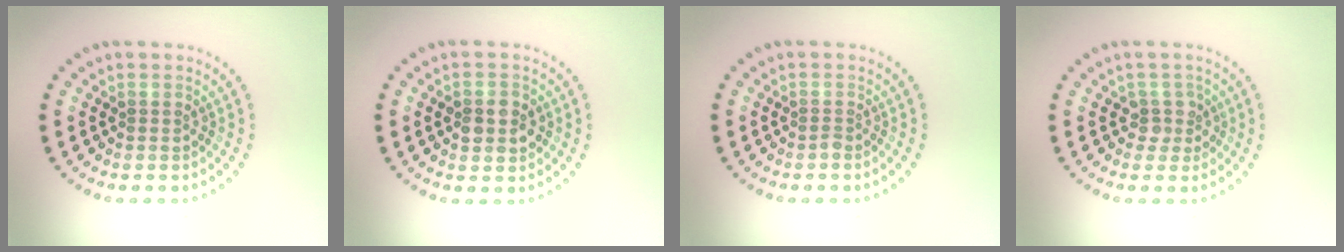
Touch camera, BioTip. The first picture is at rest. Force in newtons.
{"total": 2.7, "press": 2.6, "slide": 0.3}
{"total": 0.5, "press": 0.4, "slide": 0.4}
{"total": 1.8, "press": 1.3, "slide": 1.2}